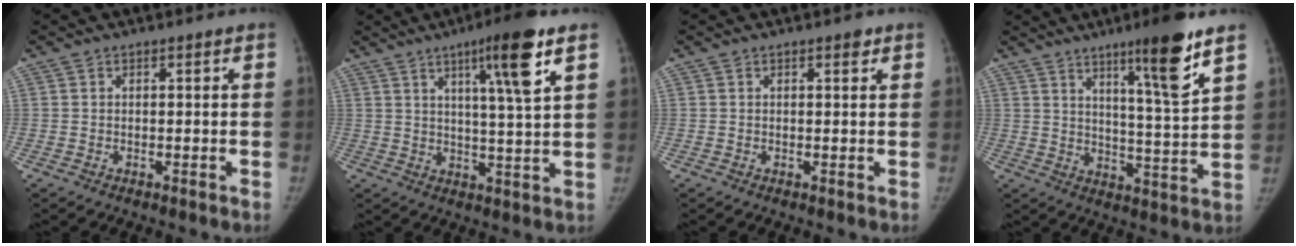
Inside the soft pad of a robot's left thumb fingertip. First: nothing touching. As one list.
[{"total": 11.3, "force": [5.6, 0.5, 9.8], "torque": [-0.151, -0.027, 0.085]}, {"total": 1.1, "force": [0.7, 0.5, 0.7], "torque": [-0.003, -0.002, 0.007]}, {"total": 13.0, "force": [7.8, 0.7, 10.3], "torque": [-0.156, -0.050, 0.123]}]